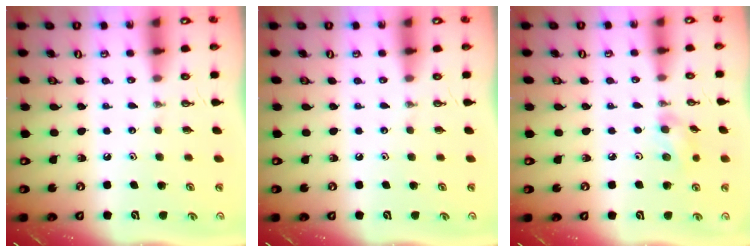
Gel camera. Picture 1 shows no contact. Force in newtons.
{"total": 0.0}
{"total": 6.0, "press": 5.6, "slide": 2.4}